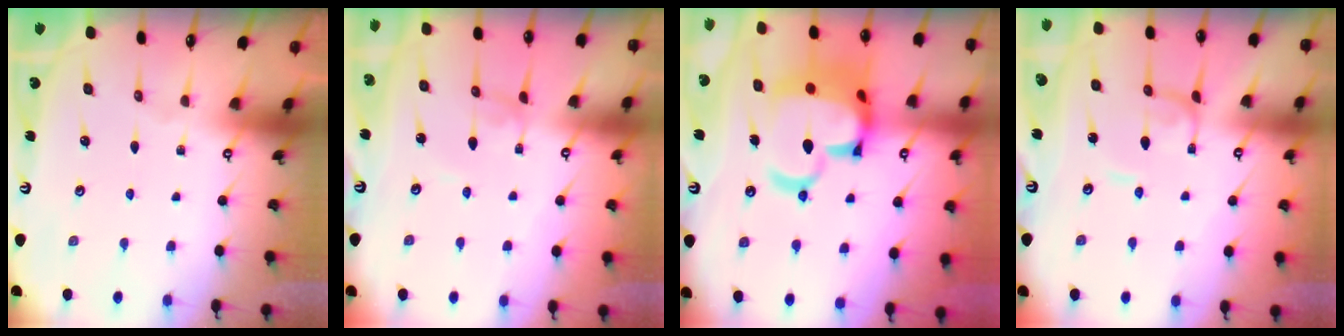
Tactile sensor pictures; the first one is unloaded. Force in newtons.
{"total": 2.7, "press": 2.7, "slide": 0.1}
{"total": 16.5, "press": 16.4, "slide": 1.6}
{"total": 1.7, "press": 1.7, "slide": 0.1}